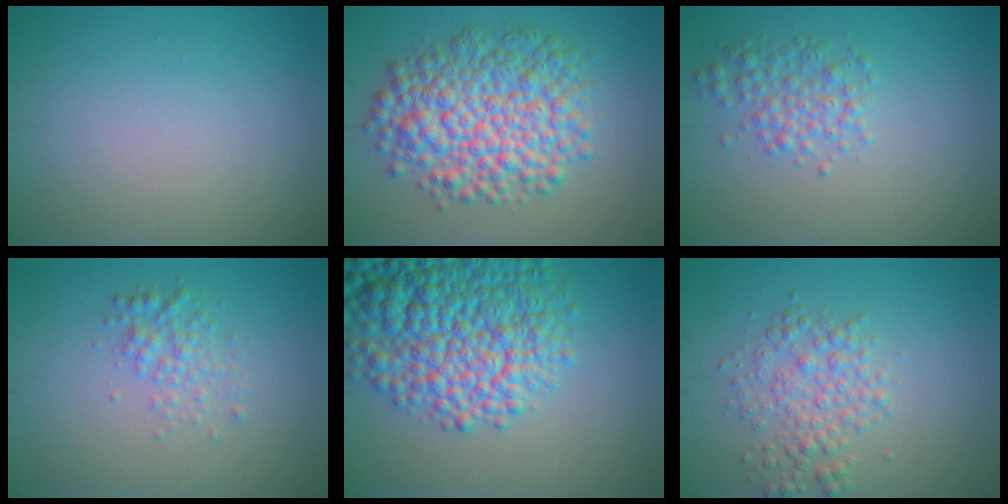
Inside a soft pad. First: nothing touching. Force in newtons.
{"total": 8.9, "press": 8.9, "slide": 0.2}
{"total": 2.6, "press": 2.6, "slide": 0.0}
{"total": 2.1, "press": 2.1, "slide": 0.0}
{"total": 11.7, "press": 11.7, "slide": 0.5}
{"total": 3.4, "press": 3.4, "slide": 0.0}